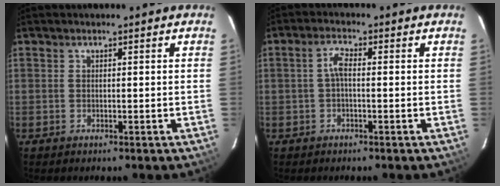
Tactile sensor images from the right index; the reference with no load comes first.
{"total": 2.6, "force": [-0.3, 0.9, 2.4], "torque": [-0.050, 0.009, -0.006]}